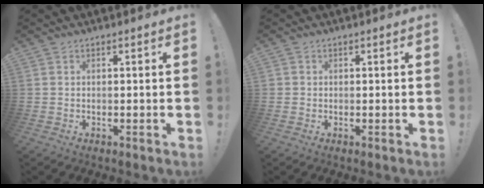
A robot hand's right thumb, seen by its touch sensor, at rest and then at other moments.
{"total": 0.7, "force": [0.0, 0.7, 0.2], "torque": [-0.001, 0.002, 0.000]}